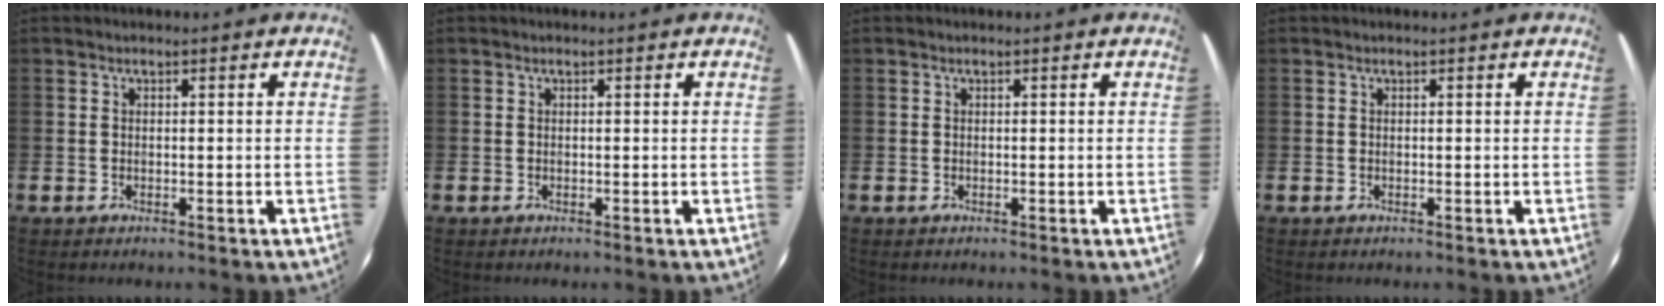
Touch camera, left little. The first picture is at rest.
{"total": 0.0}
{"total": 0.0}
{"total": 0.0}